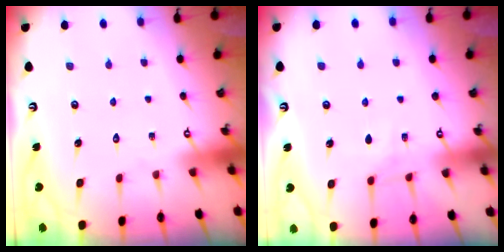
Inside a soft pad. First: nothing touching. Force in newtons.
{"total": 4.4, "press": 4.4, "slide": 0.5}